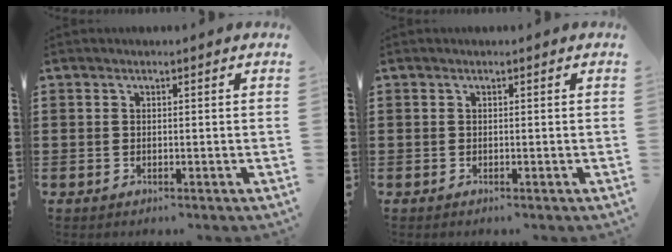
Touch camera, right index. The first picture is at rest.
{"total": 0.0}